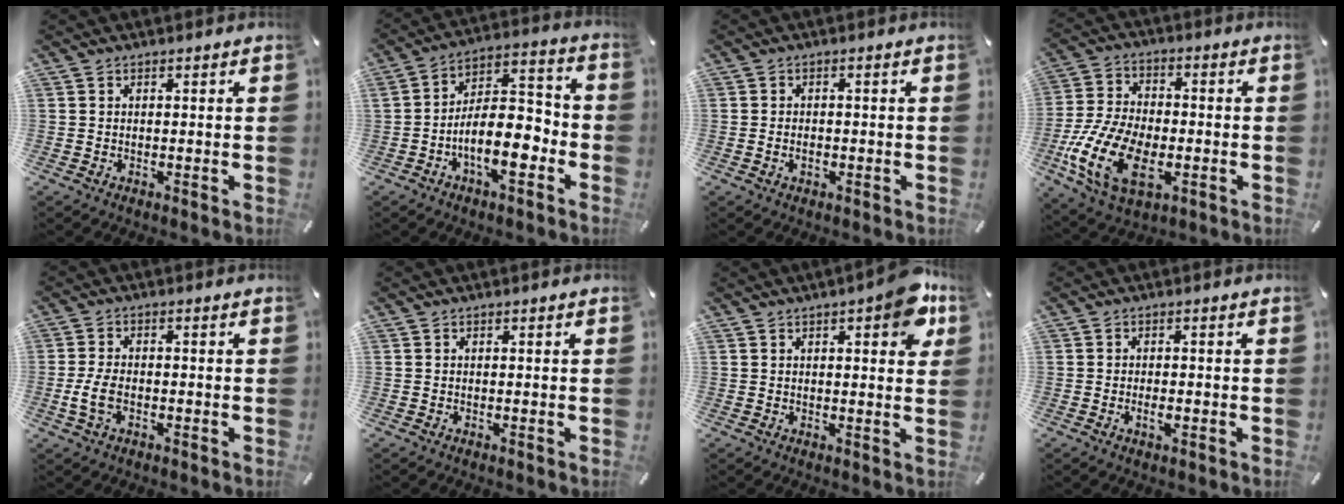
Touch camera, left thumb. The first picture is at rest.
{"total": 12.9, "force": [-5.6, 6.1, 10.0], "torque": [-0.162, 0.015, -0.100]}
{"total": 1.6, "force": [-0.5, 1.0, 1.1], "torque": [-0.020, 0.004, -0.009]}
{"total": 16.0, "force": [-5.6, 9.4, 11.8], "torque": [-0.266, 0.007, -0.102]}
{"total": 4.6, "force": [-1.4, 2.5, 3.5], "torque": [-0.077, 0.004, -0.026]}
{"total": 0.0}
{"total": 7.8, "force": [3.5, 2.8, 6.3], "torque": [-0.077, -0.010, 0.054]}
{"total": 2.4, "force": [-0.6, 0.7, 2.2], "torque": [-0.036, 0.001, -0.011]}